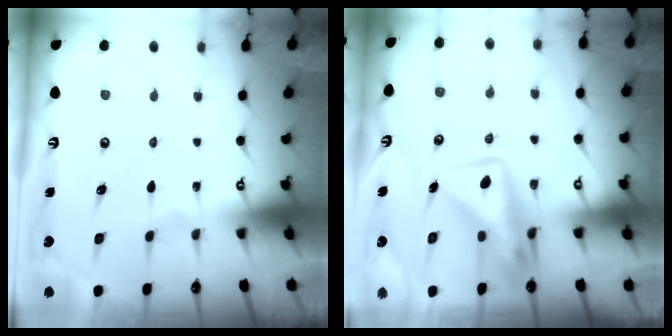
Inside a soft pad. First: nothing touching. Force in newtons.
{"total": 10.1, "press": 10.0, "slide": 0.7}